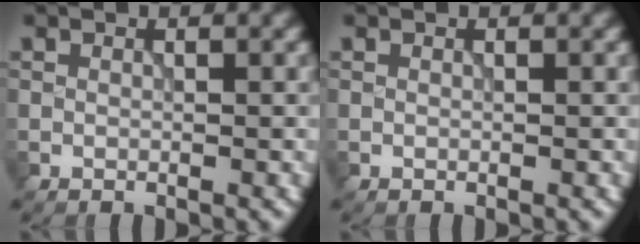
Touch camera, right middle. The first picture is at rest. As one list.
[{"total": 0.0}]